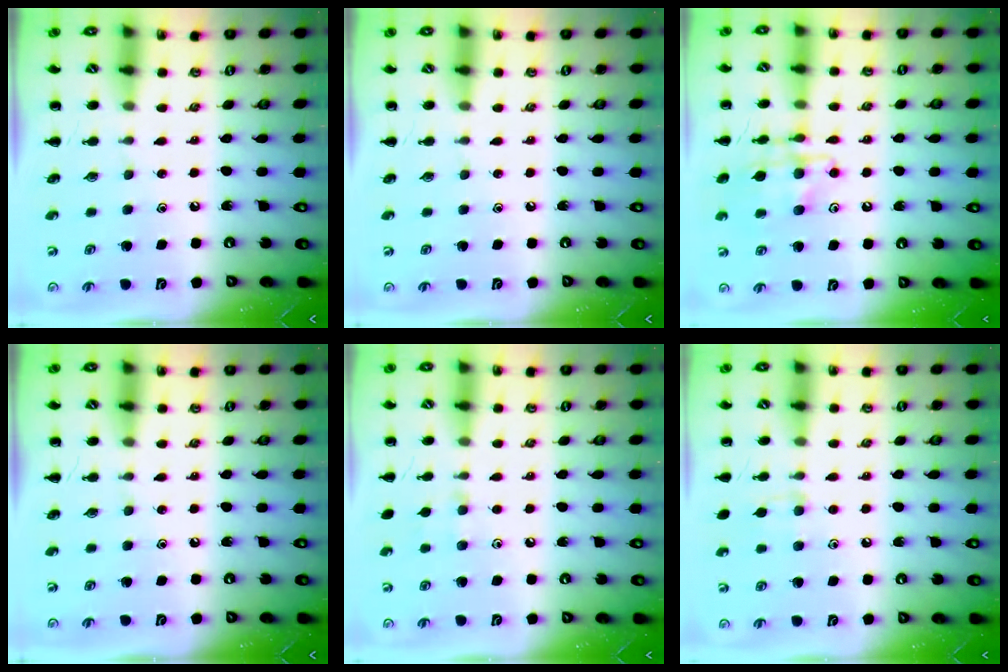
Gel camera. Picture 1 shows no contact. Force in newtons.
{"total": 0.0}
{"total": 13.5, "press": 13.4, "slide": 1.8}
{"total": 0.0}
{"total": 5.1, "press": 4.9, "slide": 1.6}
{"total": 6.5, "press": 6.1, "slide": 2.2}